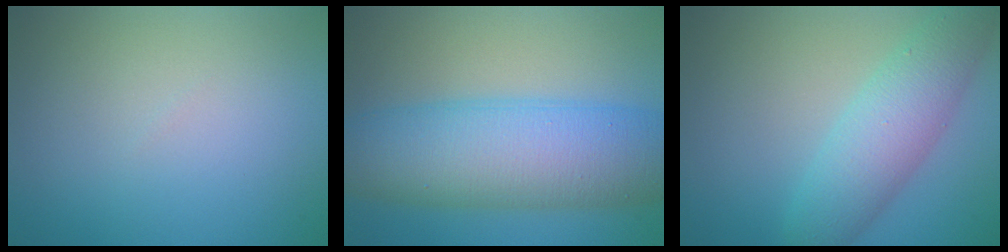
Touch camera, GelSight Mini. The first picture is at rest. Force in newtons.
{"total": 10.4, "press": 10.4, "slide": 0.1}
{"total": 5.2, "press": 5.2, "slide": 0.2}